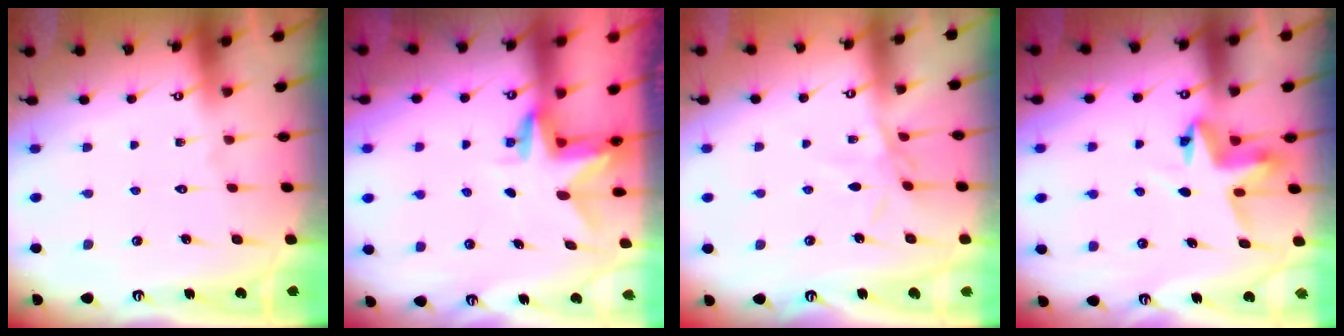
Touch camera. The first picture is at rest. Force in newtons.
{"total": 3.0, "press": 3.0, "slide": 0.3}
{"total": 5.2, "press": 5.2, "slide": 0.6}
{"total": 5.2, "press": 5.2, "slide": 0.2}